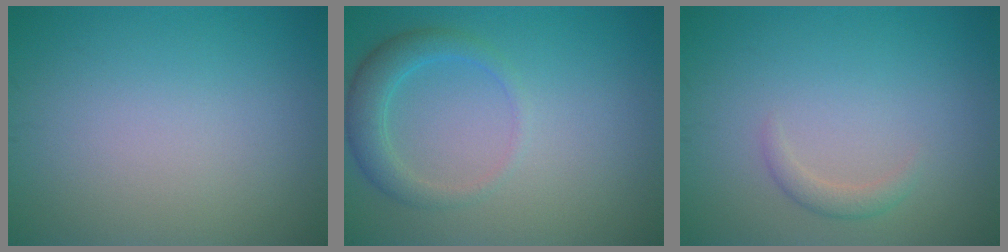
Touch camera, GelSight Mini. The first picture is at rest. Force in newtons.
{"total": 2.9, "press": 2.9, "slide": 0.1}
{"total": 1.3, "press": 1.3, "slide": 0.1}